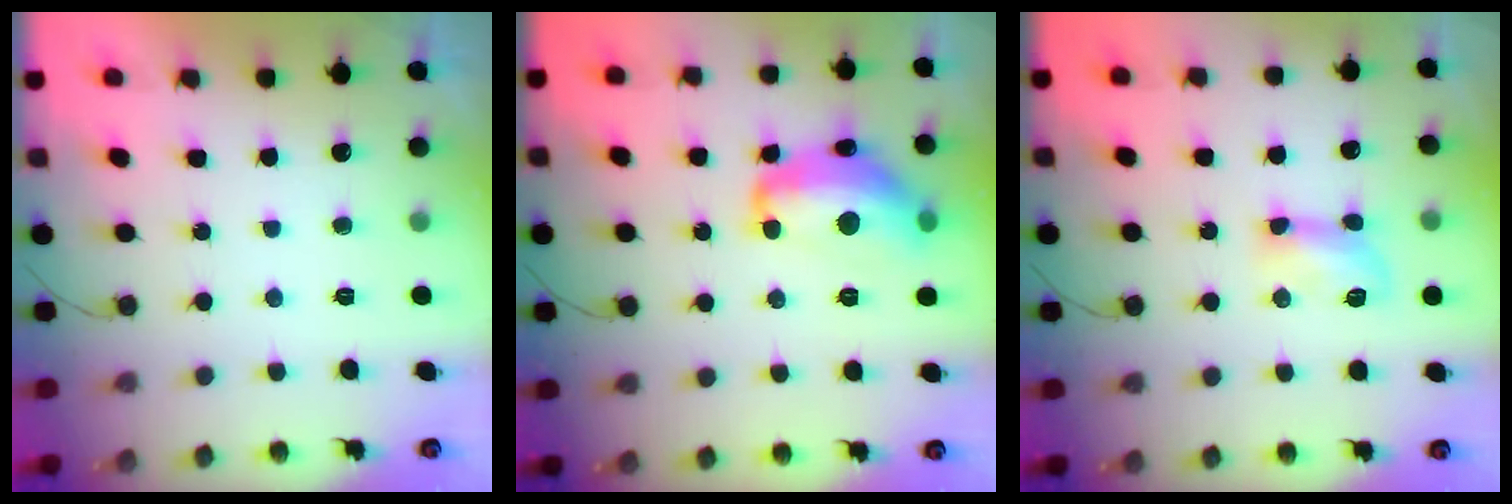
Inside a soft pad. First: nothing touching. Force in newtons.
{"total": 14.9, "press": 14.9, "slide": 1.1}
{"total": 6.0, "press": 5.9, "slide": 0.9}